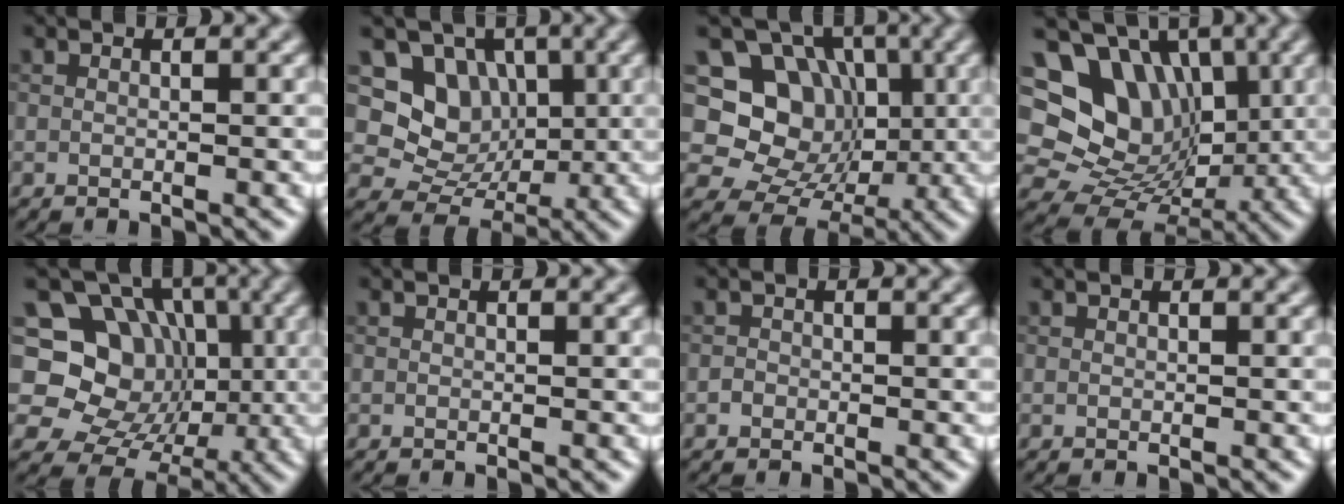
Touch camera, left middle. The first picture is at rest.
{"total": 6.2, "force": [1.7, 5.2, 2.8], "torque": [-0.036, -0.008, 0.011]}
{"total": 11.9, "force": [1.8, 10.5, 5.4], "torque": [-0.093, 0.032, 0.011]}
{"total": 15.6, "force": [4.7, 12.8, 7.6], "torque": [-0.180, 0.043, 0.083]}
{"total": 12.7, "force": [1.0, 11.0, 6.2], "torque": [-0.078, 0.026, -0.022]}
{"total": 0.0}
{"total": 0.6, "force": [-0.3, 0.5, 0.1], "torque": [0.000, -0.002, -0.007]}
{"total": 0.0}